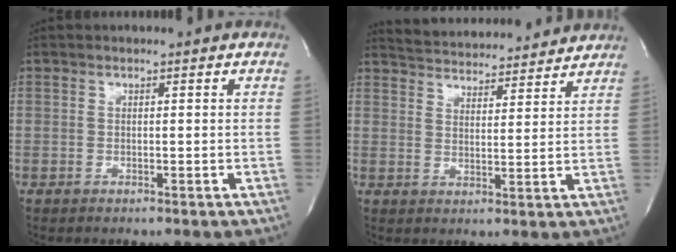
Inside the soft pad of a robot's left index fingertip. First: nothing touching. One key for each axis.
{"total": 14.9, "fx": 14.3, "fy": 2.4, "fz": 3.7, "tx": -0.063, "ty": 0.015, "tz": 0.202}